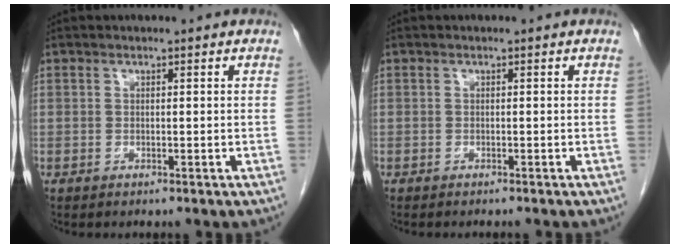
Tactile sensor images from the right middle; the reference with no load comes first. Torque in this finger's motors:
{"motor_torque": [0.07, -0.05, -0.01, 0.01]}